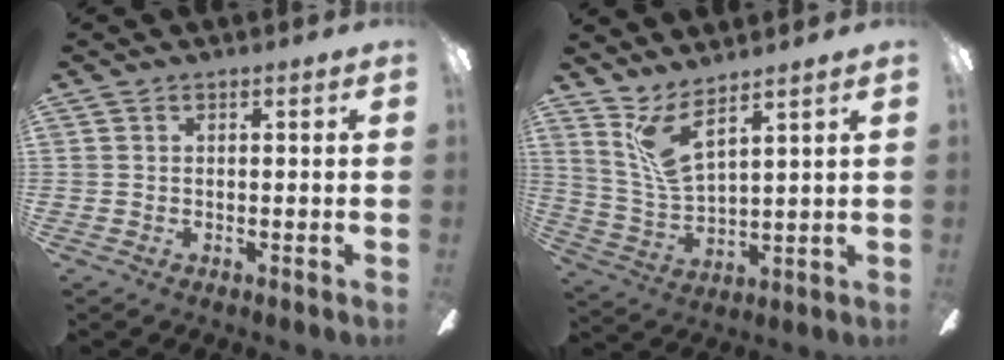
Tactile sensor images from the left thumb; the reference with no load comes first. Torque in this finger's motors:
{"motor_torque": [0.17, -0.11, -0.38, 0.13, -0.01]}